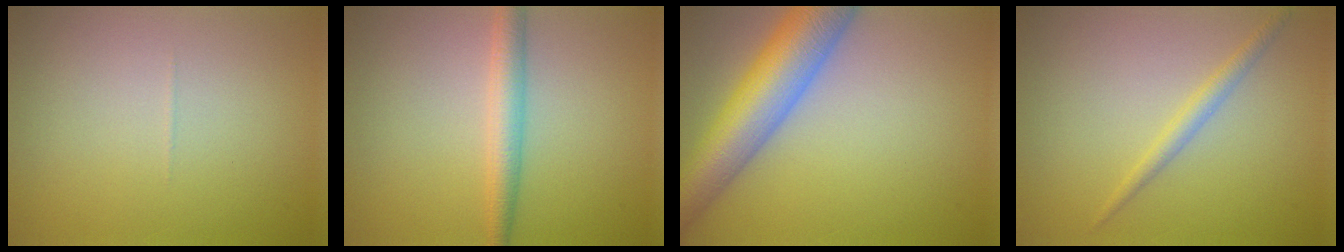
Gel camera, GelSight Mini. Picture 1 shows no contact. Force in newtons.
{"total": 2.9, "press": 2.9, "slide": 0.1}
{"total": 8.7, "press": 8.7, "slide": 0.3}
{"total": 1.5, "press": 1.5, "slide": 0.0}